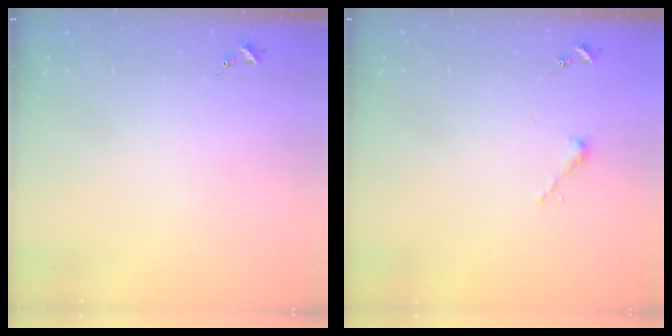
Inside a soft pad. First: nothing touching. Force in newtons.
{"total": 2.5, "press": 2.5, "slide": 0.2}